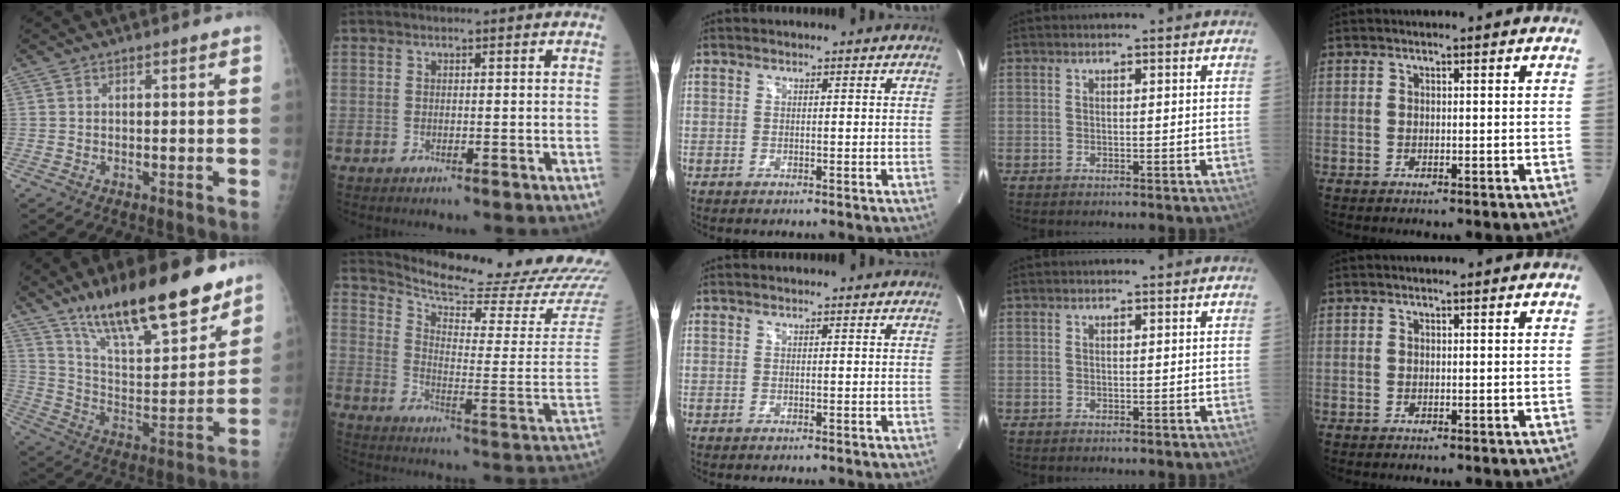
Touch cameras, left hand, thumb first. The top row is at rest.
{"thumb": {"total": 24.5, "force": [17.5, 7.4, 15.5], "torque": [-0.214, -0.079, 0.293]}, "index": {"total": 23.4, "force": [22.3, 0.1, 7.2], "torque": [-0.130, -0.122, 0.284]}}